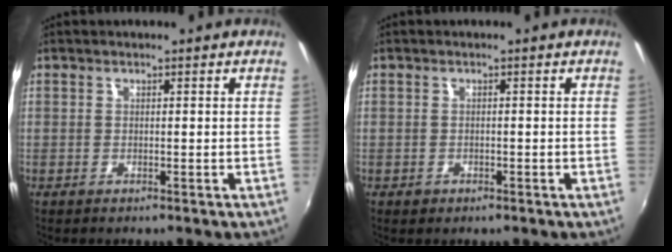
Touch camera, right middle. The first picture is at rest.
{"total": 1.2, "force": [-0.7, 0.8, 0.5], "torque": [-0.010, -0.002, -0.008]}